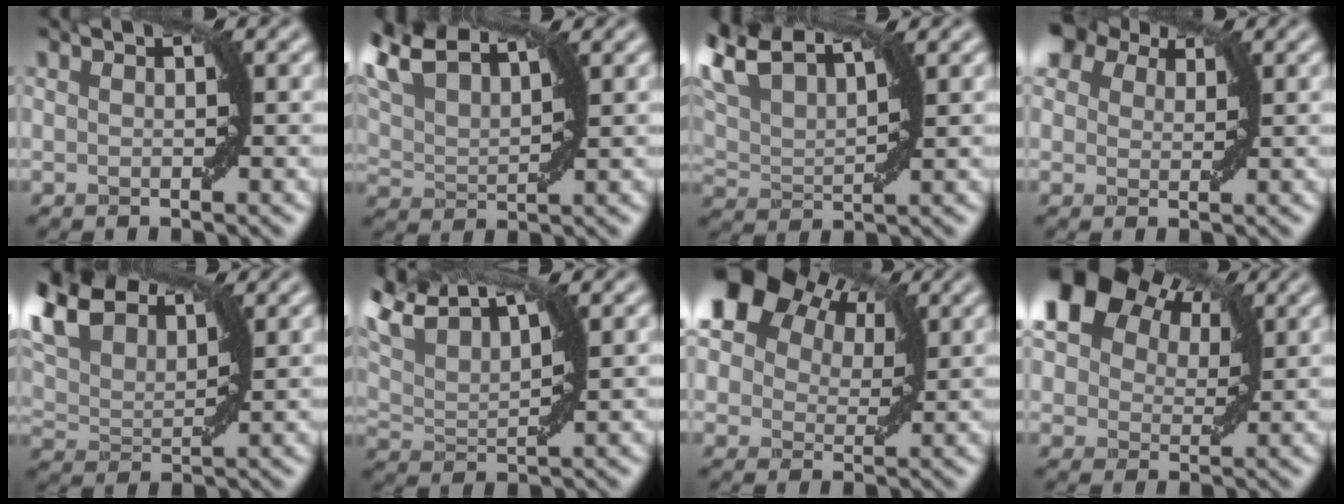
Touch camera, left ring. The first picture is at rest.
{"total": 4.9, "force": [2.5, 2.8, 3.2], "torque": [-0.071, 0.016, 0.052]}
{"total": 4.4, "force": [2.2, 2.4, 2.9], "torque": [-0.073, 0.009, 0.048]}
{"total": 2.4, "force": [2.1, 1.1, -0.4], "torque": [-0.017, 0.008, 0.030]}
{"total": 6.4, "force": [3.0, 4.2, 3.9], "torque": [-0.082, 0.018, 0.060]}
{"total": 4.8, "force": [1.9, 2.5, 3.6], "torque": [-0.087, 0.010, 0.042]}
{"total": 4.3, "force": [3.0, 2.8, 1.2], "torque": [-0.039, 0.005, 0.064]}
{"total": 6.3, "force": [4.2, 4.0, 2.6], "torque": [-0.067, 0.029, 0.065]}